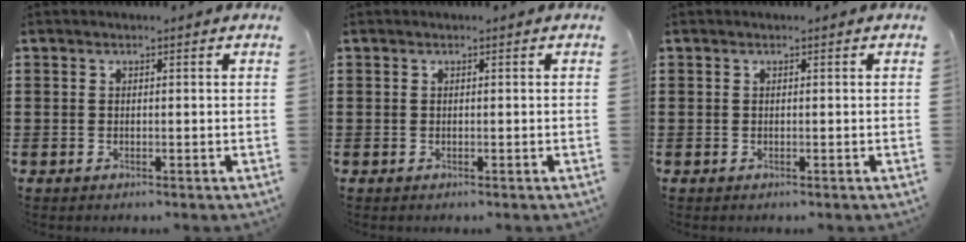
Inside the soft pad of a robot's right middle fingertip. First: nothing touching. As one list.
[{"total": 0.0}, {"total": 0.0}]